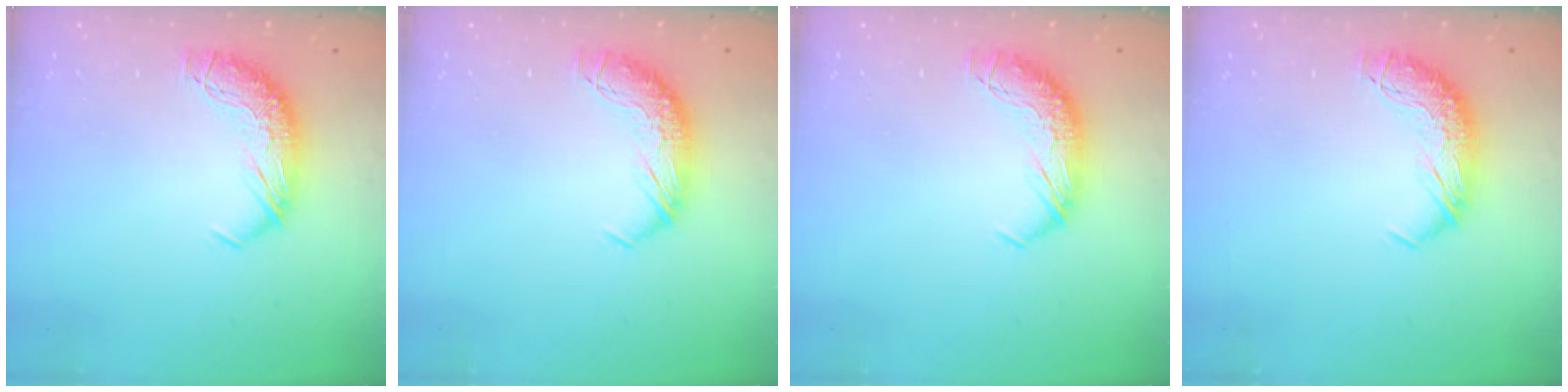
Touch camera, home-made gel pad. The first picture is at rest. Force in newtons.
{"total": 0.0}
{"total": 0.0}
{"total": 0.0}